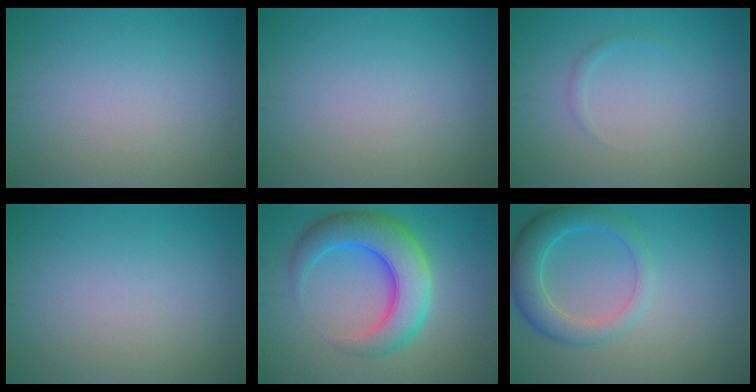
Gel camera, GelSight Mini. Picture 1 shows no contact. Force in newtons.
{"total": 0.0}
{"total": 0.6, "press": 0.6, "slide": 0.1}
{"total": 0.0}
{"total": 8.0, "press": 8.0, "slide": 0.1}
{"total": 4.4, "press": 4.4, "slide": 0.3}